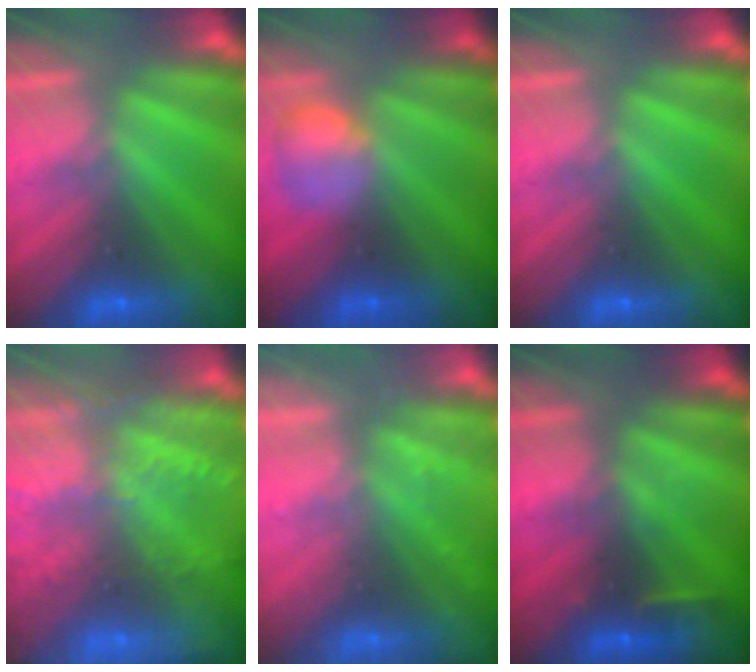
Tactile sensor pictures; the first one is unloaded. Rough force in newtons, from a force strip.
{"total": 2.3}
{"total": 0.0}
{"total": 8.6}
{"total": 2.2}
{"total": 2.4}